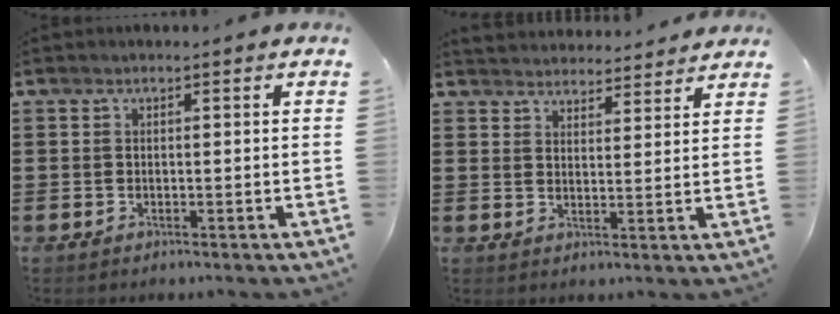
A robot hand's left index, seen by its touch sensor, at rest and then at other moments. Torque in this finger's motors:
{"motor_torque": [2.14, 0.00, 0.17, 0.04]}